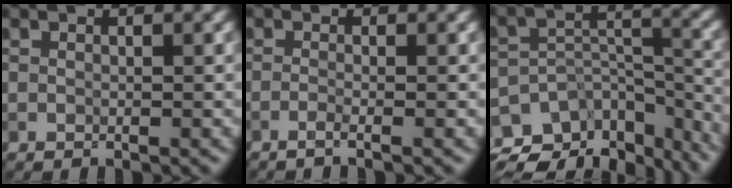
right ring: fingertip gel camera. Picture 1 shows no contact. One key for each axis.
{"total": 1.2, "fx": -0.7, "fy": 0.2, "fz": 1.0, "tx": -0.011, "ty": -0.002, "tz": -0.023}
{"total": 12.5, "fx": -9.6, "fy": 6.4, "fz": 4.8, "tx": -0.085, "ty": 0.006, "tz": -0.112}